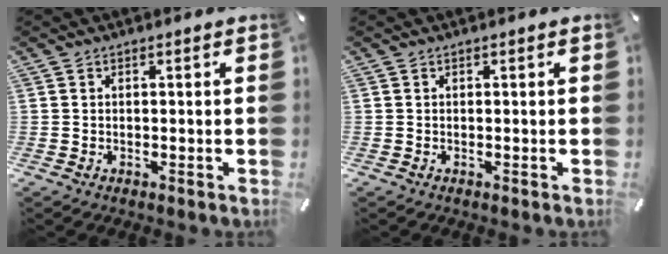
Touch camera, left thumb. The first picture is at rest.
{"total": 0.0}